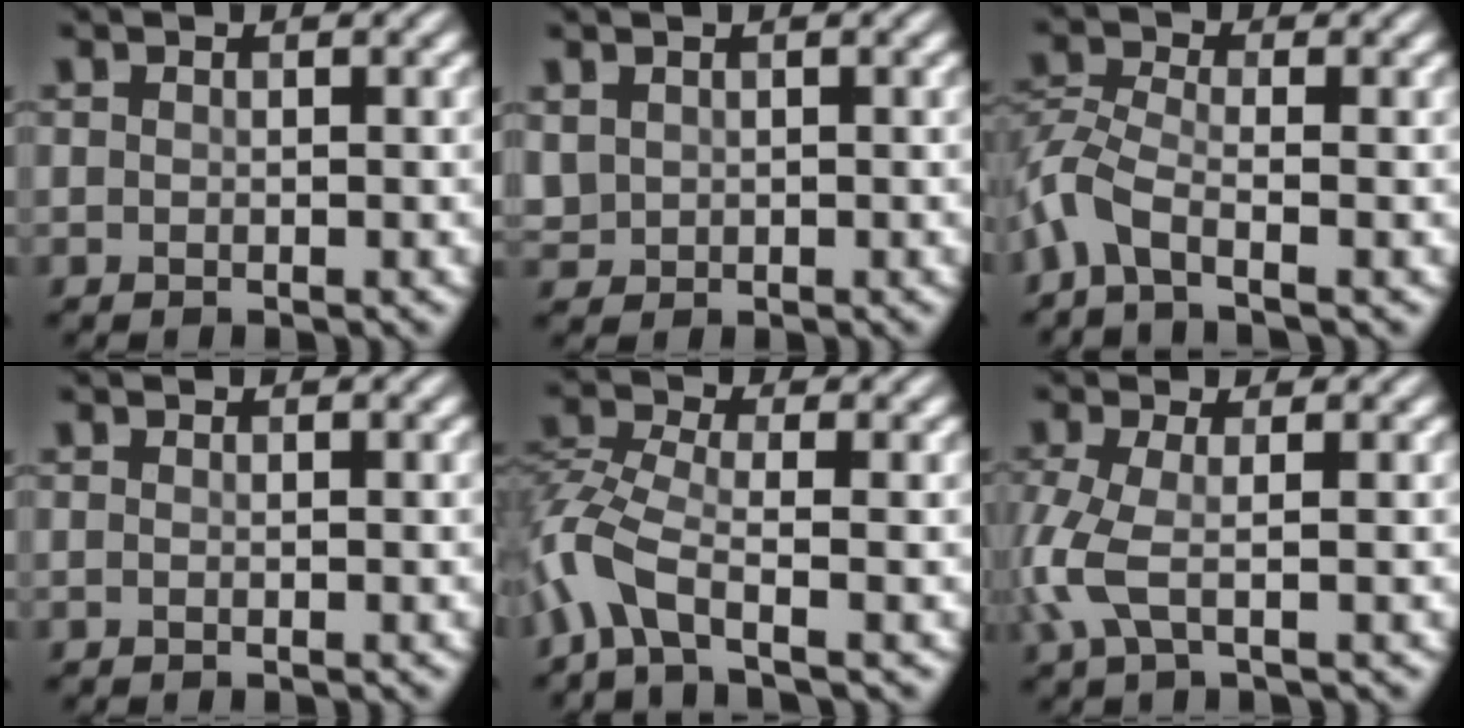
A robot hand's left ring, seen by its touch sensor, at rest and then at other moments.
{"total": 1.4, "force": [0.6, 1.2, 0.4], "torque": [-0.015, -0.002, 0.018]}
{"total": 3.6, "force": [-2.3, 1.1, 2.5], "torque": [-0.067, 0.000, -0.063]}
{"total": 0.0}
{"total": 4.6, "force": [-2.6, 1.4, 3.6], "torque": [-0.092, -0.002, -0.070]}
{"total": 3.7, "force": [-0.8, 1.2, 3.5], "torque": [-0.100, -0.005, -0.022]}